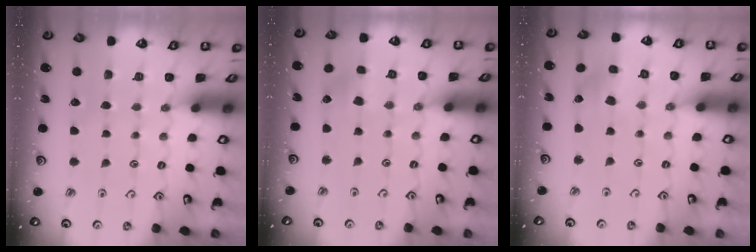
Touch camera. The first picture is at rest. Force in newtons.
{"total": 2.7, "press": 2.6, "slide": 0.4}
{"total": 2.2, "press": 2.1, "slide": 0.6}